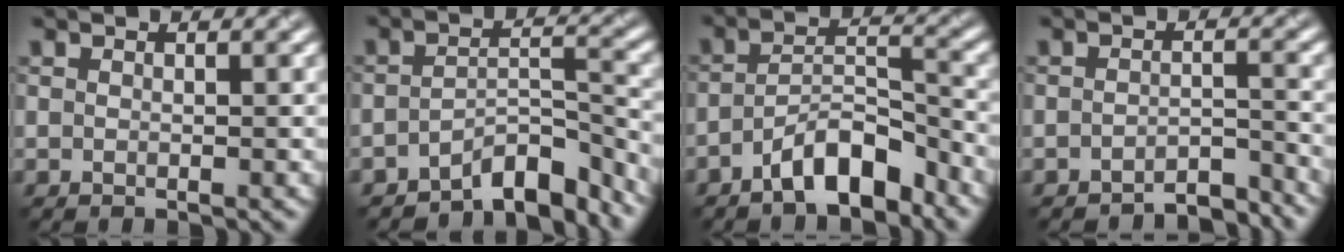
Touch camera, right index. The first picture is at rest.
{"total": 5.6, "force": [-4.8, 1.8, 2.4], "torque": [-0.020, 0.002, -0.080]}
{"total": 5.7, "force": [-3.7, 2.0, 3.8], "torque": [-0.061, 0.010, -0.069]}
{"total": 3.5, "force": [-3.4, 0.5, 0.7], "torque": [-0.009, 0.004, -0.050]}